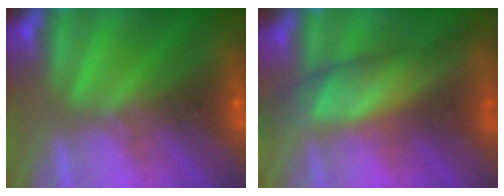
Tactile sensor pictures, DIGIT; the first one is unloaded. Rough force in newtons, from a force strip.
{"total": 7.8}